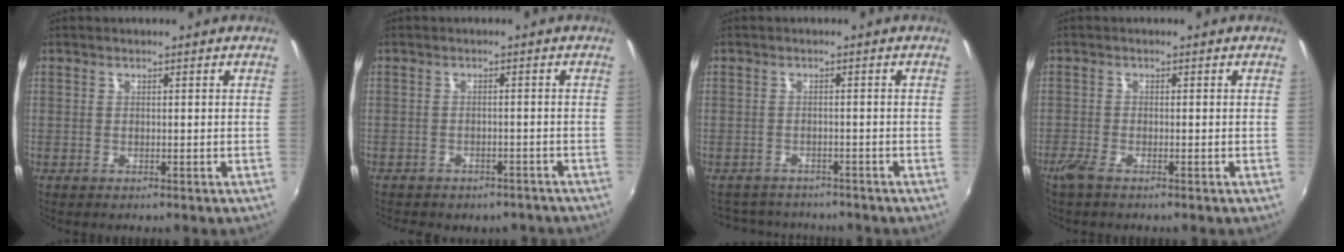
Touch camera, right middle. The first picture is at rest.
{"total": 7.1, "force": [-5.9, 3.1, 2.4], "torque": [-0.056, -0.012, -0.068]}
{"total": 7.1, "force": [-6.5, 2.4, 1.4], "torque": [-0.040, -0.001, -0.095]}
{"total": 2.5, "force": [-1.9, 0.4, 1.6], "torque": [-0.040, -0.009, -0.039]}